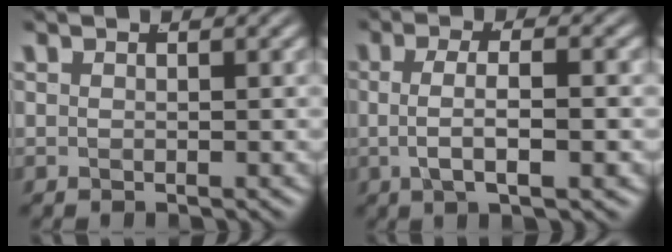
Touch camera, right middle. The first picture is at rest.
{"total": 4.0, "force": [-0.6, 1.4, 3.7], "torque": [-0.060, -0.002, -0.010]}